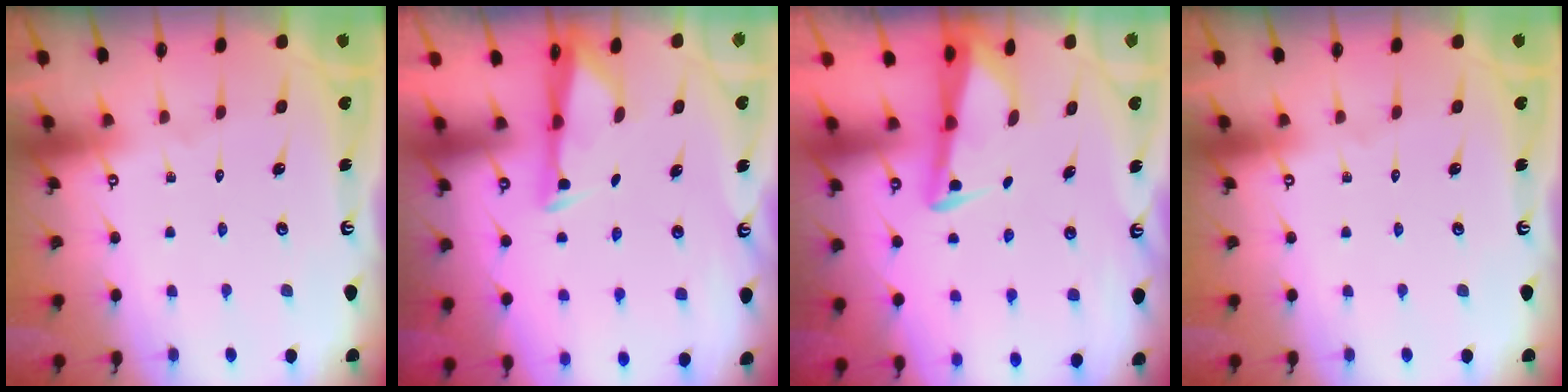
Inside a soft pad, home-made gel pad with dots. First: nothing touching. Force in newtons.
{"total": 2.9, "press": 2.9, "slide": 0.4}
{"total": 3.4, "press": 3.4, "slide": 0.2}
{"total": 0.0}